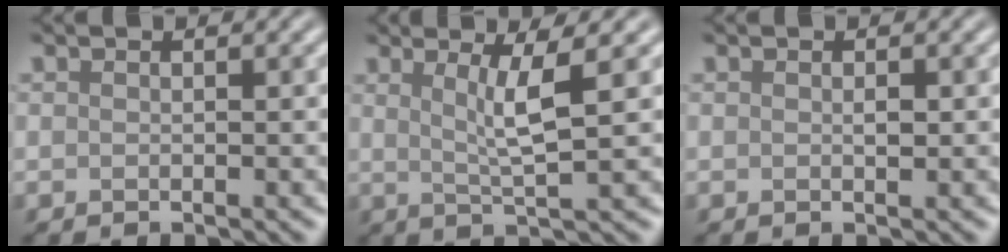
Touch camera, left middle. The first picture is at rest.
{"total": 4.0, "force": [1.2, 0.6, 3.7], "torque": [-0.064, -0.002, 0.024]}
{"total": 0.6, "force": [0.0, 0.3, 0.6], "torque": [-0.010, -0.001, 0.001]}